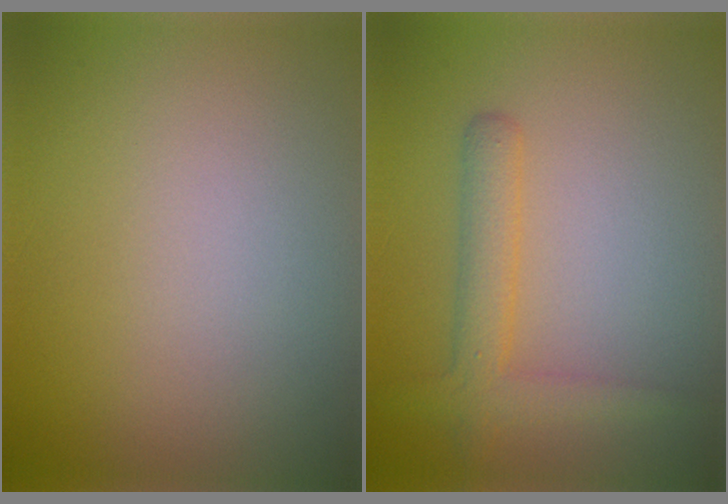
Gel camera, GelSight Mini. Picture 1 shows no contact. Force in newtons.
{"total": 3.0, "press": 3.0, "slide": 0.2}